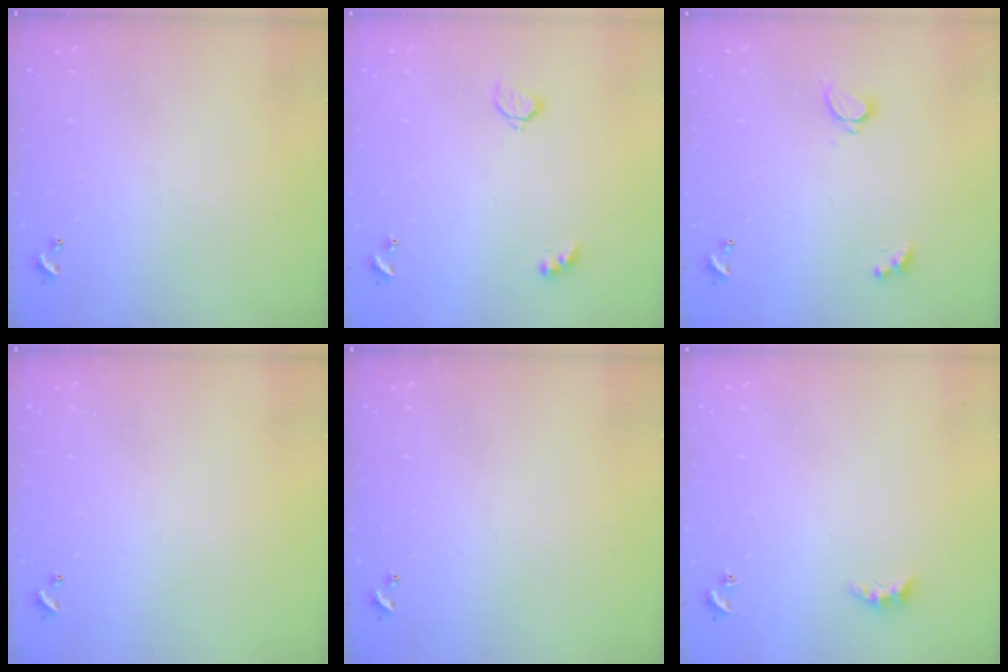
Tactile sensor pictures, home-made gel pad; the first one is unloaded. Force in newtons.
{"total": 2.6, "press": 2.6, "slide": 0.5}
{"total": 2.2, "press": 2.0, "slide": 0.9}
{"total": 0.0}
{"total": 0.0}
{"total": 2.4, "press": 2.4, "slide": 0.6}